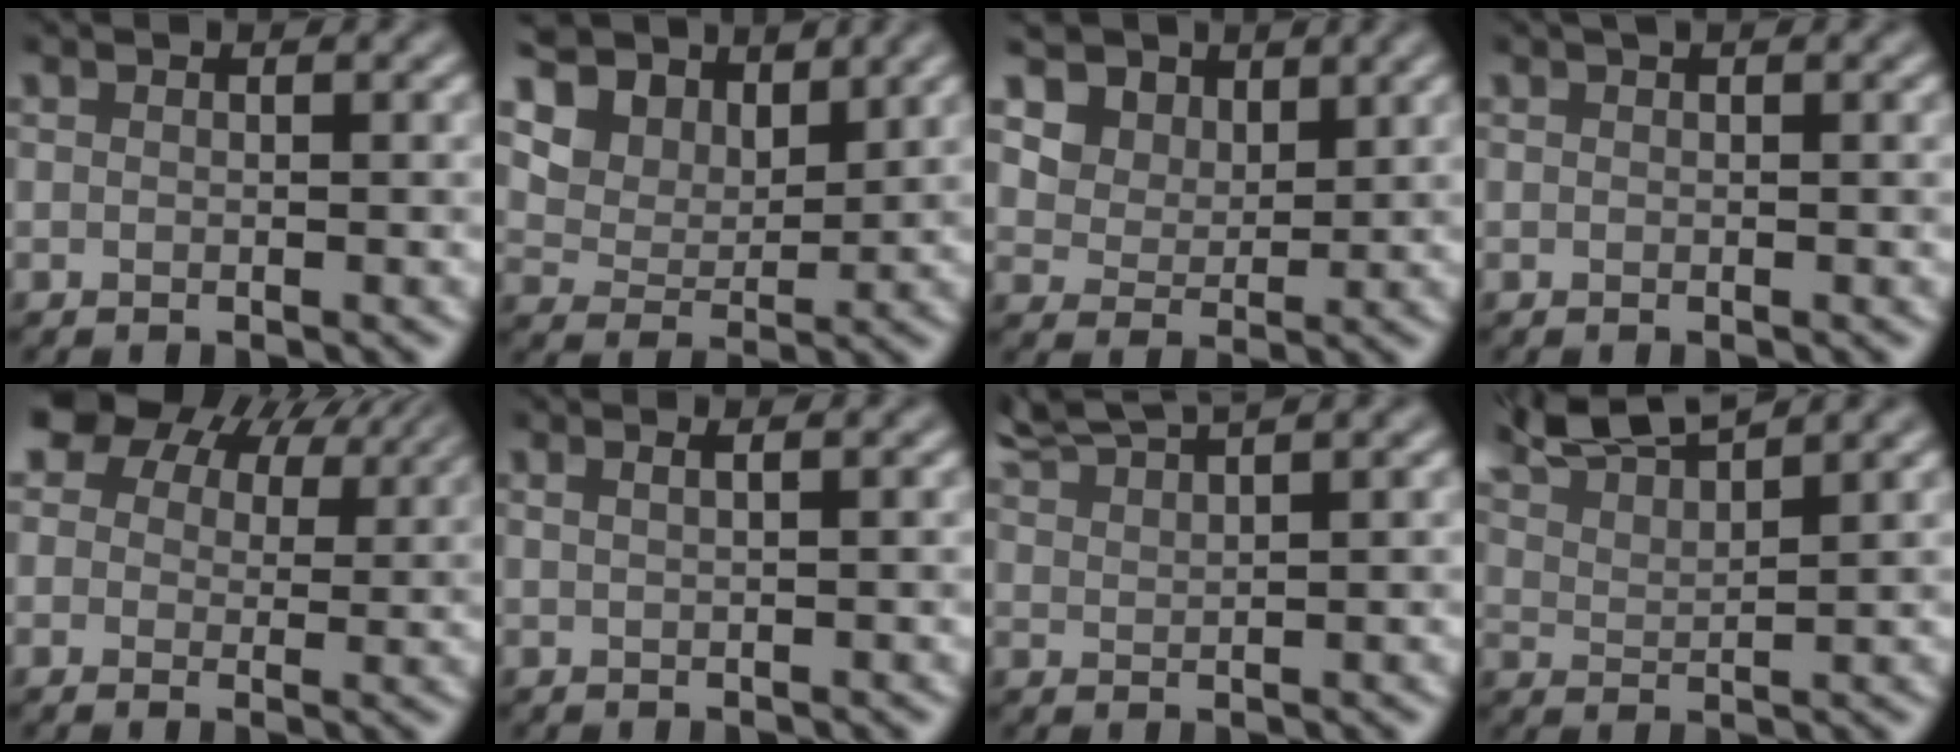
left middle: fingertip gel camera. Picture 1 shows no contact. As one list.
[{"total": 8.5, "force": [6.2, 4.8, 3.4], "torque": [-0.095, -0.005, 0.117]}, {"total": 7.1, "force": [4.7, 4.6, 2.7], "torque": [-0.075, -0.002, 0.083]}, {"total": 0.0}, {"total": 9.5, "force": [6.1, 5.8, 4.3], "torque": [-0.078, 0.027, 0.078]}, {"total": 2.0, "force": [0.9, 0.9, 1.5], "torque": [-0.006, -0.001, -0.004]}, {"total": 4.9, "force": [4.4, 0.6, 2.2], "torque": [-0.036, 0.018, 0.073]}, {"total": 6.3, "force": [5.5, 1.2, 2.7], "torque": [-0.050, 0.018, 0.091]}]